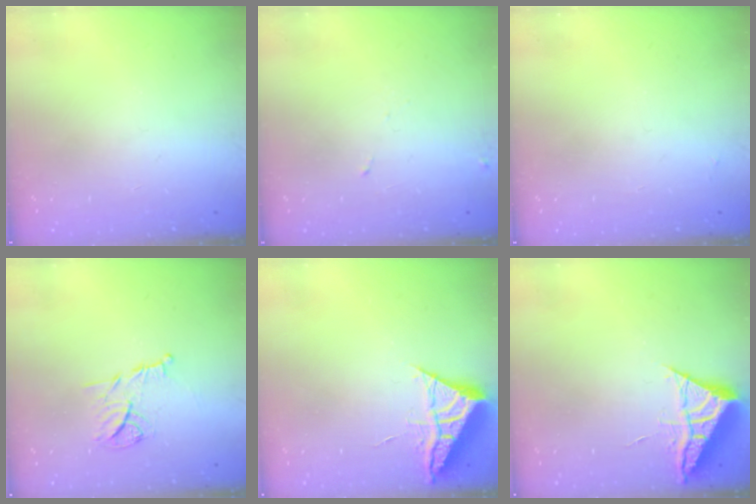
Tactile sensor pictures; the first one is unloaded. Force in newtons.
{"total": 4.3, "press": 4.3, "slide": 0.7}
{"total": 1.9, "press": 1.9, "slide": 0.3}
{"total": 8.6, "press": 8.6, "slide": 0.7}
{"total": 6.0, "press": 5.9, "slide": 0.4}
{"total": 6.0, "press": 5.9, "slide": 0.4}